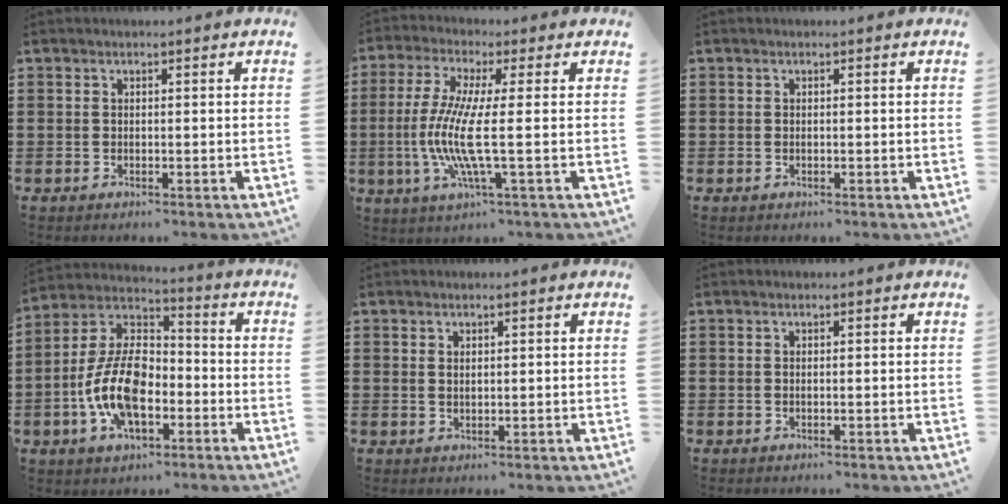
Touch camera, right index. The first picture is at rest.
{"total": 8.8, "force": [-1.2, 0.4, 8.8], "torque": [-0.204, -0.028, -0.036]}
{"total": 0.0}
{"total": 12.6, "force": [-3.8, 6.7, 9.9], "torque": [-0.235, 0.005, -0.077]}
{"total": 0.9, "force": [0.7, 0.5, 0.3], "torque": [-0.007, 0.003, 0.014]}
{"total": 0.0}